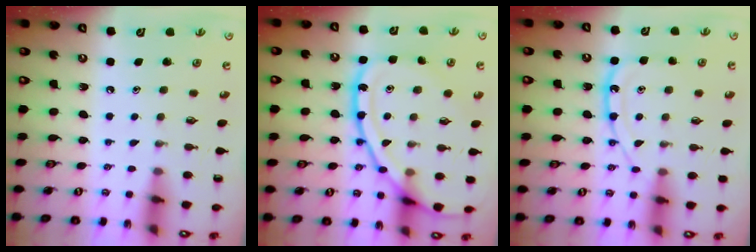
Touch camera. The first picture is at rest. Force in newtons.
{"total": 18.1, "press": 18.1, "slide": 1.0}
{"total": 13.4, "press": 13.3, "slide": 1.1}